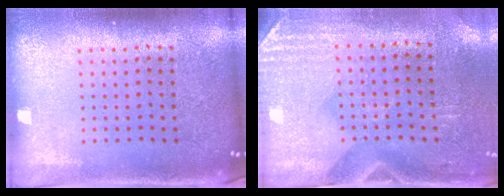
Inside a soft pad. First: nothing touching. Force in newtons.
{"total": 2.9, "press": 2.5, "slide": 1.5}